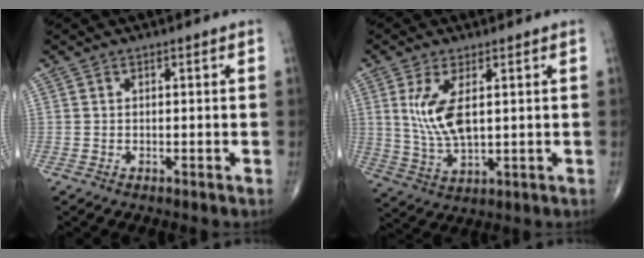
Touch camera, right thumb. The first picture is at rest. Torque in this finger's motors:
{"motor_torque": [-0.44, 0.60, 0.91, 0.30, 0.14]}